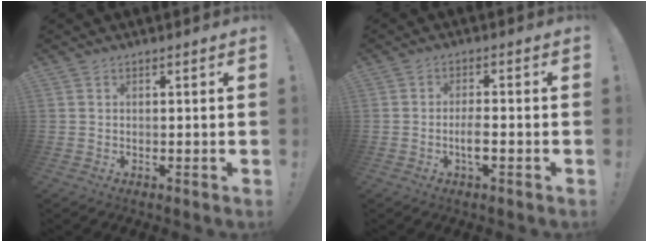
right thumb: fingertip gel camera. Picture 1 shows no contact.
{"total": 4.3, "force": [-1.2, 1.2, 4.0], "torque": [-0.079, -0.003, -0.025]}